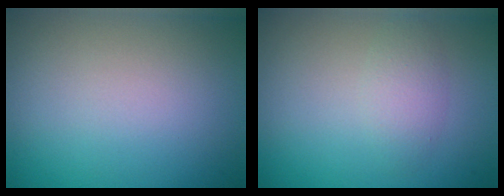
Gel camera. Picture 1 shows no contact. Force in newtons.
{"total": 1.8, "press": 1.8, "slide": 0.2}